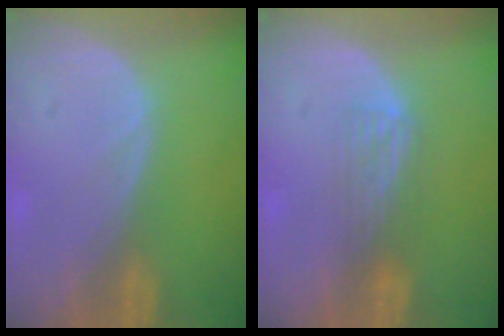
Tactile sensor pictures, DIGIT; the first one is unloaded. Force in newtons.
{"total": 2.9, "press": 2.6, "slide": 1.2}